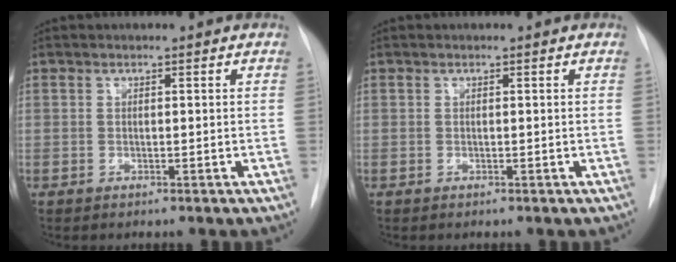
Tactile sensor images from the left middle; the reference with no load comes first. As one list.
[{"total": 0.0}]